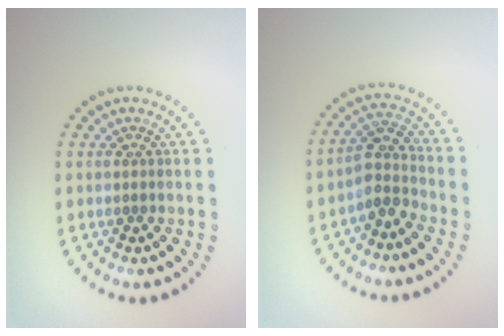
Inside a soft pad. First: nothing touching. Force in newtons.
{"total": 2.7, "press": 2.1, "slide": 1.7}